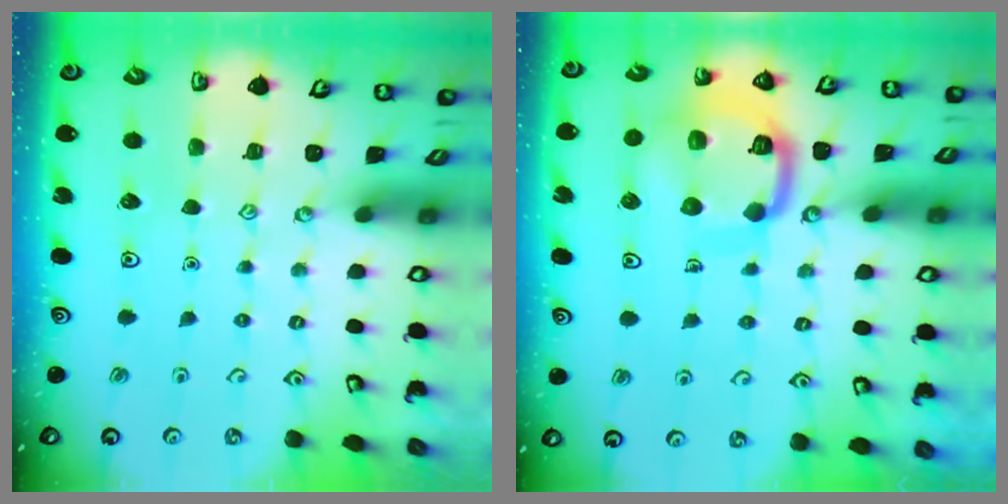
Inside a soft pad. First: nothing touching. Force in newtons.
{"total": 15.9, "press": 15.9, "slide": 1.6}